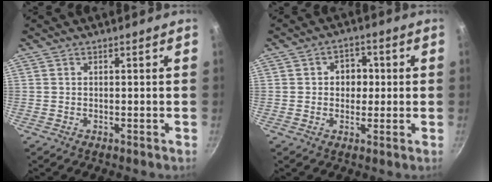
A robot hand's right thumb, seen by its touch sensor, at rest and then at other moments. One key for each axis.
{"total": 5.2, "fx": 0.4, "fy": 4.3, "fz": 2.9, "tx": -0.008, "ty": 0.006, "tz": 0.002}